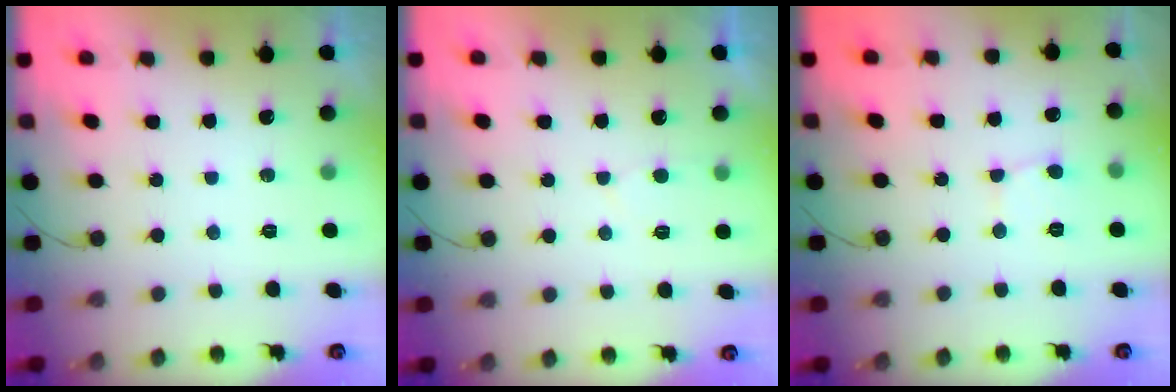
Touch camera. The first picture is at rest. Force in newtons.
{"total": 2.3, "press": 2.3, "slide": 0.2}
{"total": 3.1, "press": 3.1, "slide": 0.3}